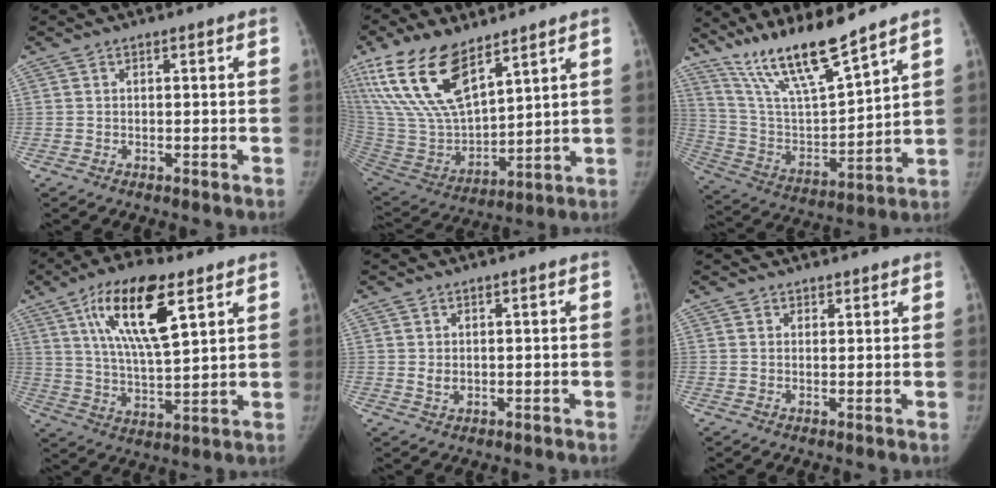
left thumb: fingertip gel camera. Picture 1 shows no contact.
{"total": 20.4, "force": [12.8, 8.7, 13.3], "torque": [-0.250, -0.055, 0.260]}
{"total": 16.8, "force": [13.6, 1.9, 9.7], "torque": [-0.162, -0.073, 0.264]}
{"total": 16.5, "force": [7.8, 5.5, 13.5], "torque": [-0.225, -0.027, 0.142]}
{"total": 1.7, "force": [0.5, 1.0, 1.2], "torque": [-0.016, -0.007, 0.015]}
{"total": 3.7, "force": [3.4, 1.5, 0.6], "torque": [0.020, 0.001, 0.049]}